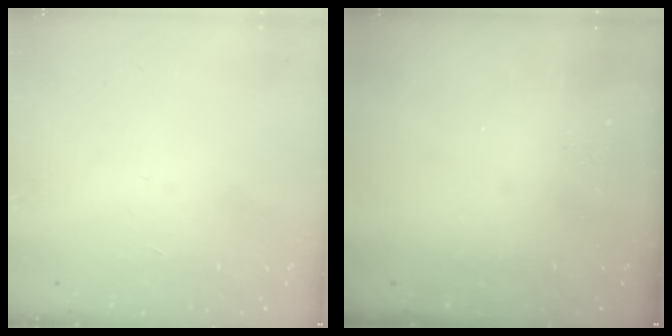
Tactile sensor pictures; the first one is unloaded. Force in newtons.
{"total": 0.0}